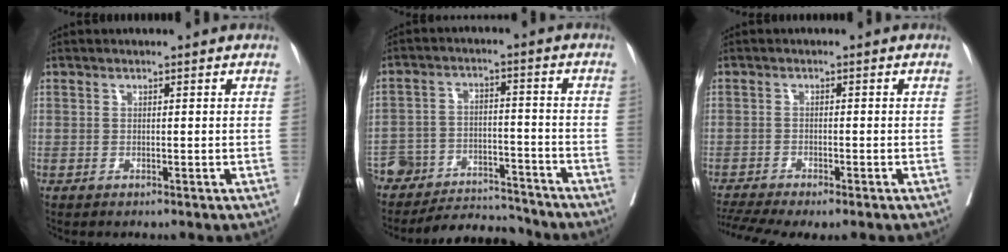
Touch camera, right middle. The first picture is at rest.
{"total": 13.2, "force": [-12.6, 3.2, 2.0], "torque": [-0.033, 0.018, -0.195]}
{"total": 8.9, "force": [-7.2, 1.0, 5.0], "torque": [-0.087, -0.003, -0.115]}